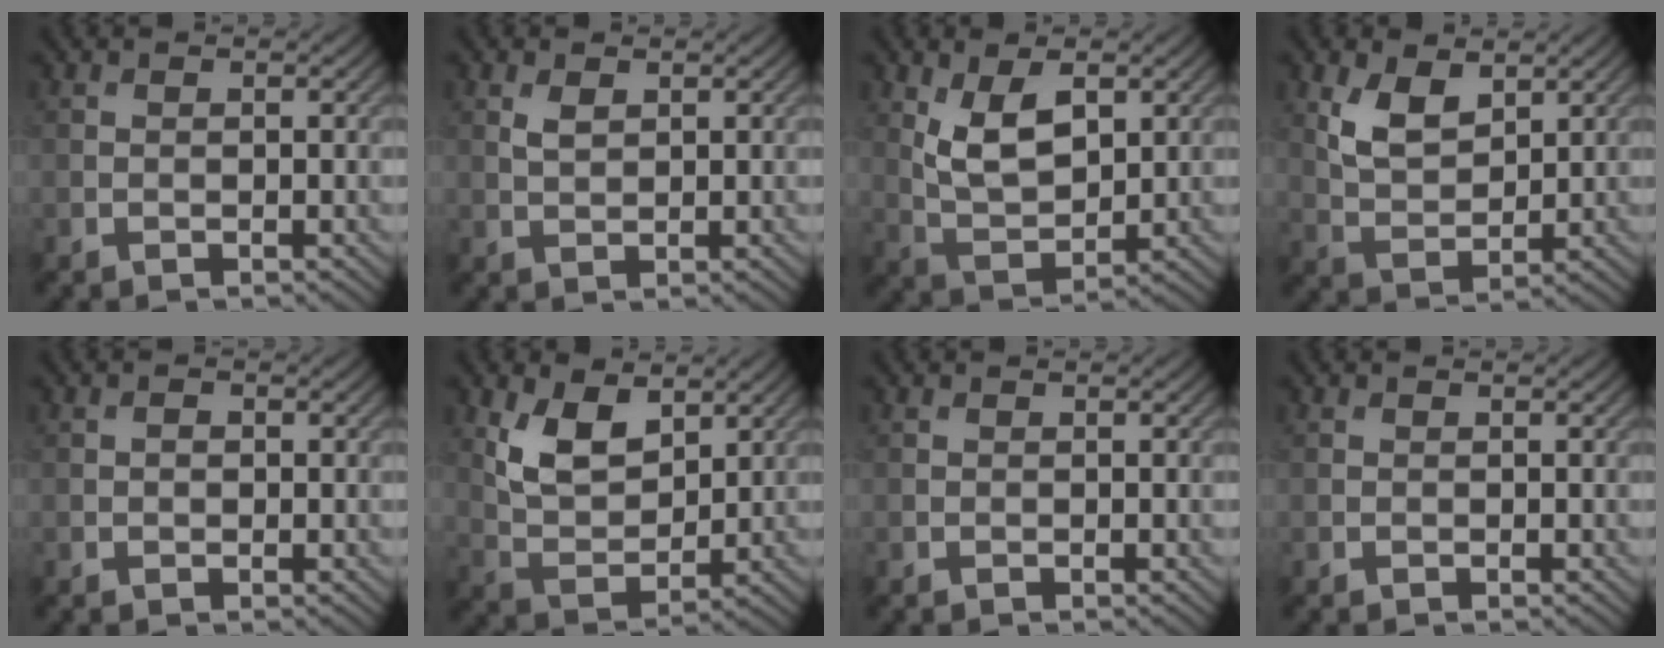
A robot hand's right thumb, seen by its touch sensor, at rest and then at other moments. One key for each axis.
{"total": 1.7, "fx": 0.8, "fy": 0.9, "fz": 1.2, "tx": -0.028, "ty": -0.001, "tz": 0.019}
{"total": 7.1, "fx": 2.6, "fy": 3.6, "fz": 5.5, "tx": -0.115, "ty": -0.007, "tz": 0.052}
{"total": 5.5, "fx": 2.8, "fy": 3.0, "fz": 3.7, "tx": -0.084, "ty": -0.008, "tz": 0.059}
{"total": 0.8, "fx": 0.0, "fy": 0.6, "fz": 0.6, "tx": -0.008, "ty": -0.002, "tz": -0.002}
{"total": 7.1, "fx": 3.5, "fy": 3.9, "fz": 4.8, "tx": -0.103, "ty": -0.013, "tz": 0.067}
{"total": 0.0}
{"total": 0.0}